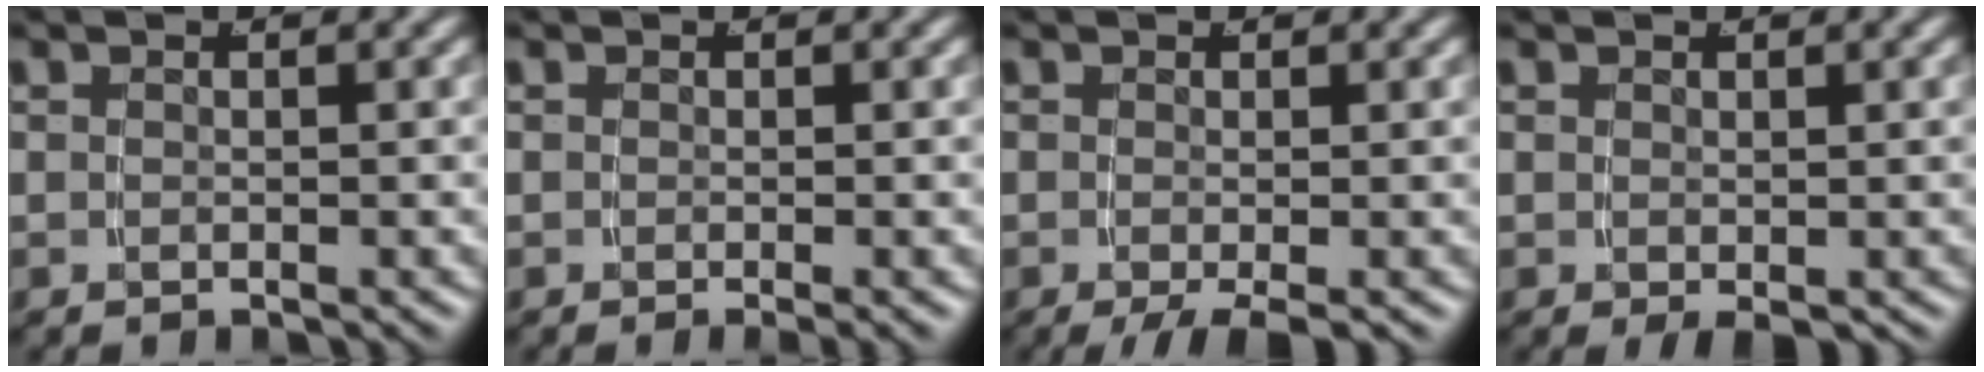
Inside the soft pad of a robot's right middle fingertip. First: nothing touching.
{"total": 1.1, "force": [-0.7, -0.1, 0.8], "torque": [-0.005, 0.000, -0.012]}
{"total": 4.2, "force": [-2.9, 1.4, 2.7], "torque": [-0.036, -0.015, -0.034]}
{"total": 1.8, "force": [-0.7, 0.9, 1.3], "torque": [-0.020, -0.013, -0.001]}